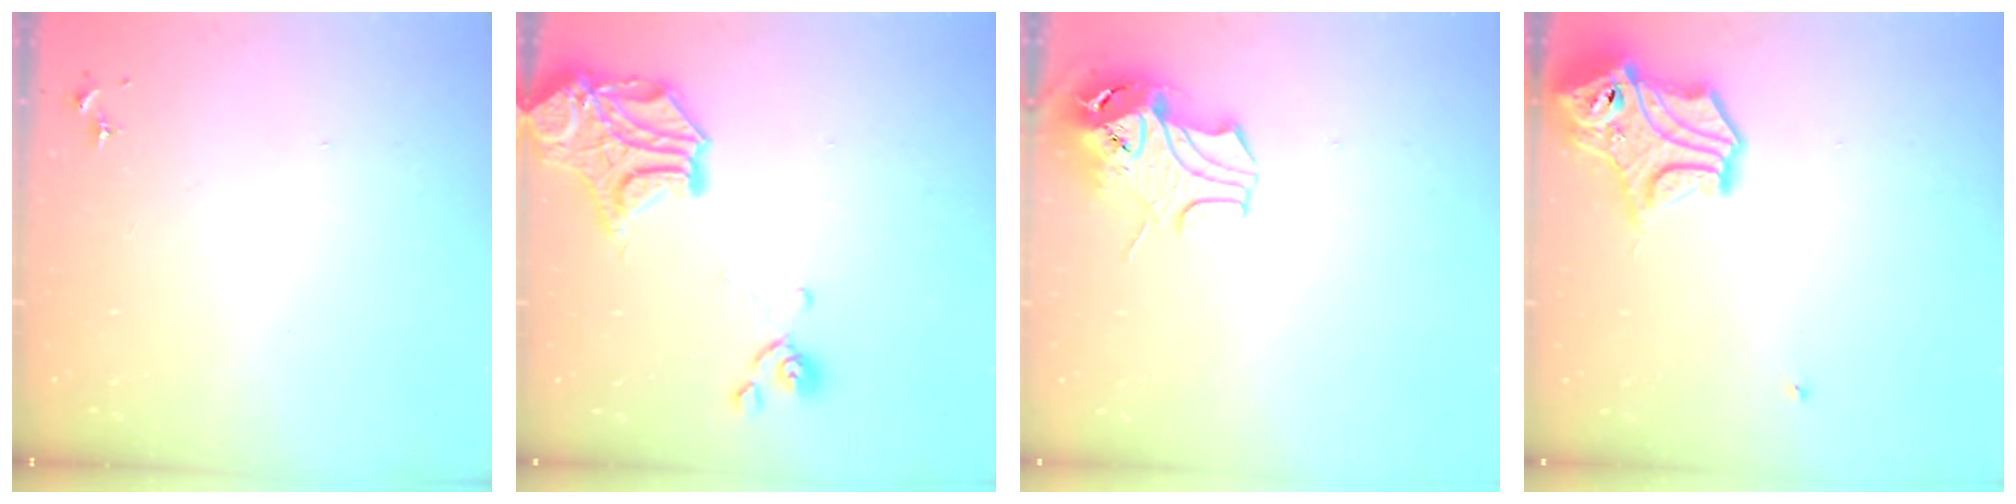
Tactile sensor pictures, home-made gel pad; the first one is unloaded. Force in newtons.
{"total": 15.9, "press": 15.6, "slide": 2.9}
{"total": 9.8, "press": 9.7, "slide": 1.6}
{"total": 14.1, "press": 14.0, "slide": 1.9}